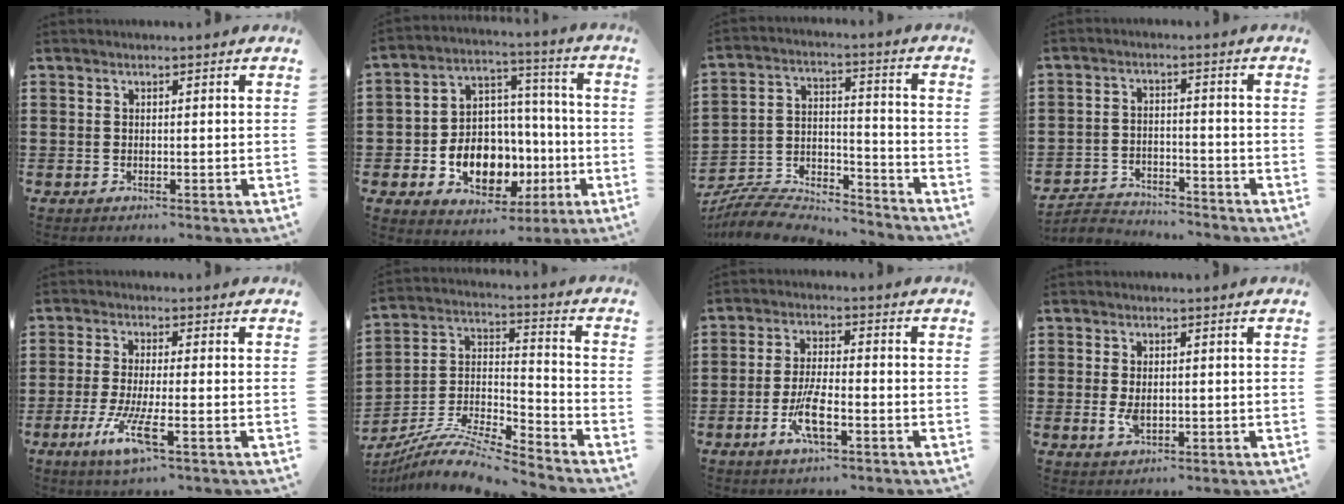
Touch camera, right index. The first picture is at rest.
{"total": 10.3, "force": [-3.7, 7.9, 5.5], "torque": [-0.109, 0.014, -0.061]}
{"total": 7.3, "force": [-6.9, 1.7, 1.3], "torque": [-0.030, 0.006, -0.139]}
{"total": 3.6, "force": [-3.5, 0.7, 0.1], "torque": [-0.014, 0.002, -0.076]}
{"total": 6.8, "force": [-2.9, 0.7, 6.1], "torque": [-0.134, -0.021, -0.057]}
{"total": 9.9, "force": [-9.0, 1.0, 4.0], "torque": [-0.080, 0.008, -0.182]}
{"total": 6.3, "force": [-2.6, 1.8, 5.4], "torque": [-0.122, -0.011, -0.052]}
{"total": 2.6, "force": [-0.1, 1.3, 2.2], "torque": [-0.045, -0.001, 0.000]}